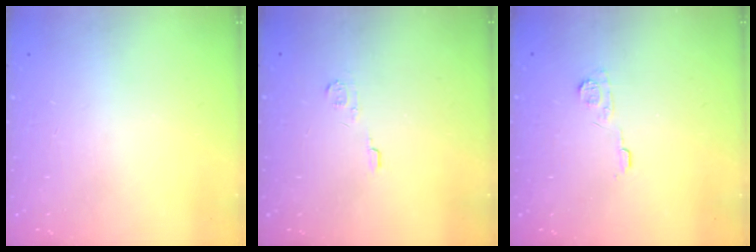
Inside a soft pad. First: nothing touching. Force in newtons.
{"total": 3.8, "press": 3.8, "slide": 0.5}
{"total": 5.8, "press": 5.8, "slide": 0.6}